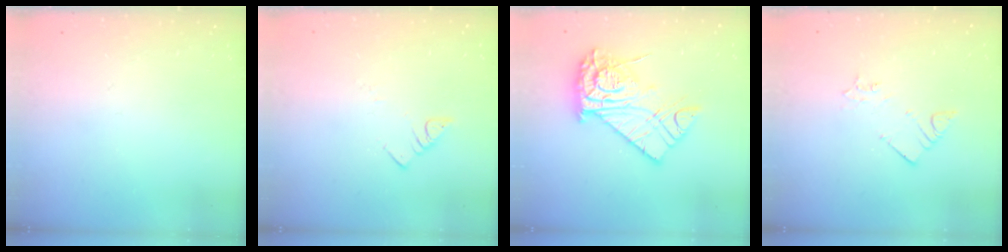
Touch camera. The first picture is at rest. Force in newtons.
{"total": 3.4, "press": 3.4, "slide": 0.3}
{"total": 15.9, "press": 15.8, "slide": 1.4}
{"total": 2.8, "press": 2.7, "slide": 0.5}